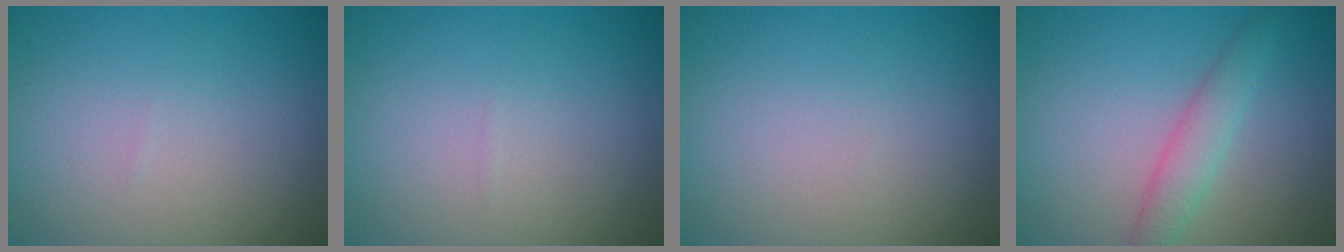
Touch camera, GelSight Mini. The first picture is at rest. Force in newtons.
{"total": 0.0}
{"total": 0.0}
{"total": 2.7, "press": 2.7, "slide": 0.0}